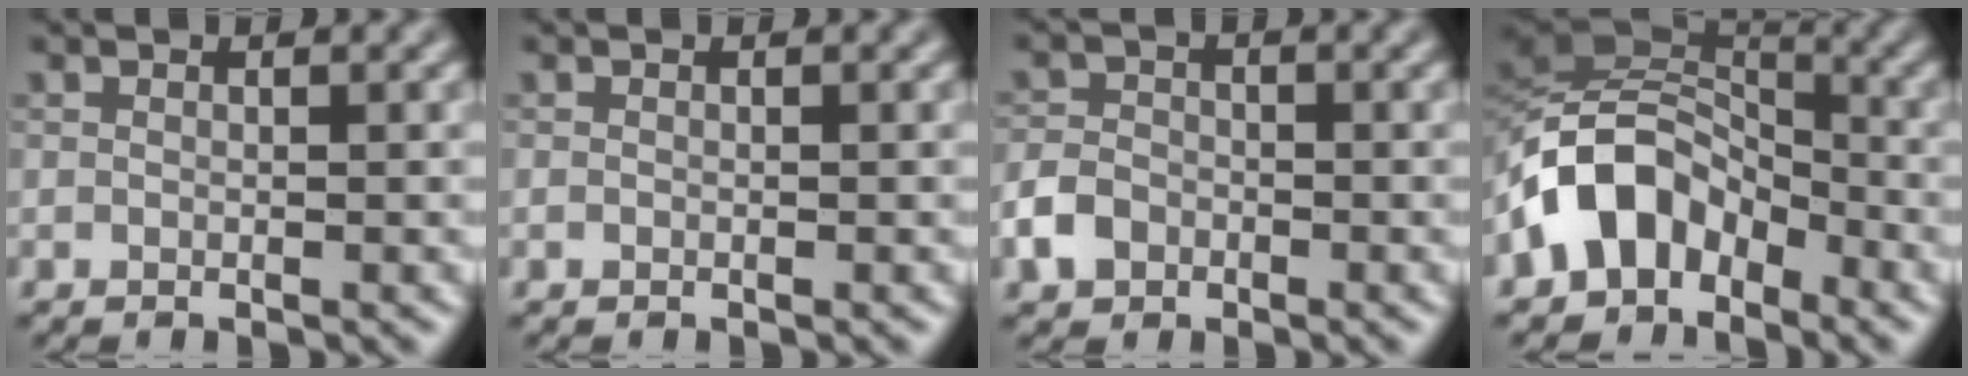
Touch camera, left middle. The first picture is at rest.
{"total": 0.0}
{"total": 2.8, "force": [-1.4, 2.2, 1.1], "torque": [-0.022, 0.001, -0.033]}
{"total": 7.4, "force": [-3.7, 4.9, 4.0], "torque": [-0.062, 0.011, -0.086]}